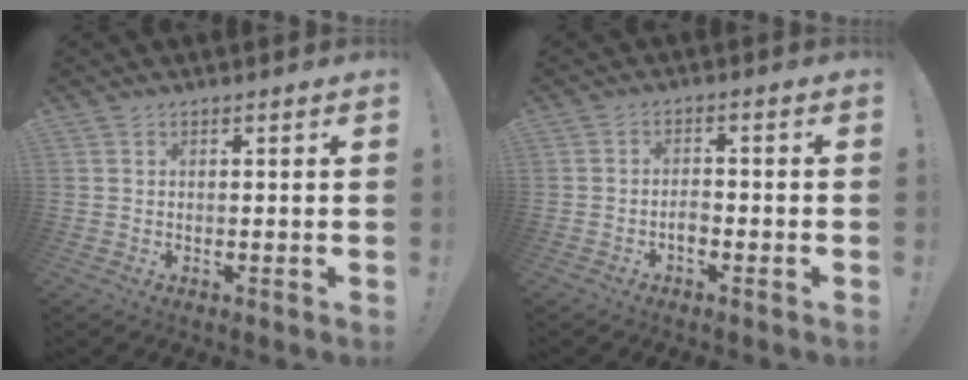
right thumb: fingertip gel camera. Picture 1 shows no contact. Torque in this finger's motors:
{"motor_torque": [0.63, 0.18, 0.46, -0.45, 0.08]}